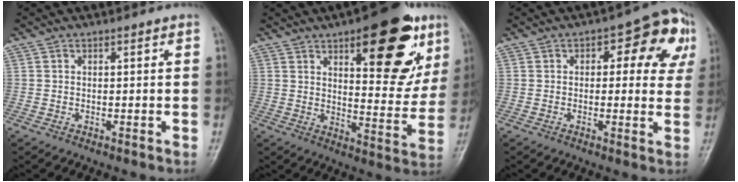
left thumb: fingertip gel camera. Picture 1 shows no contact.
{"total": 20.9, "force": [10.0, 8.2, 16.4], "torque": [-0.173, -0.039, 0.138]}
{"total": 11.8, "force": [3.6, 6.1, 9.5], "torque": [-0.063, 0.015, 0.035]}